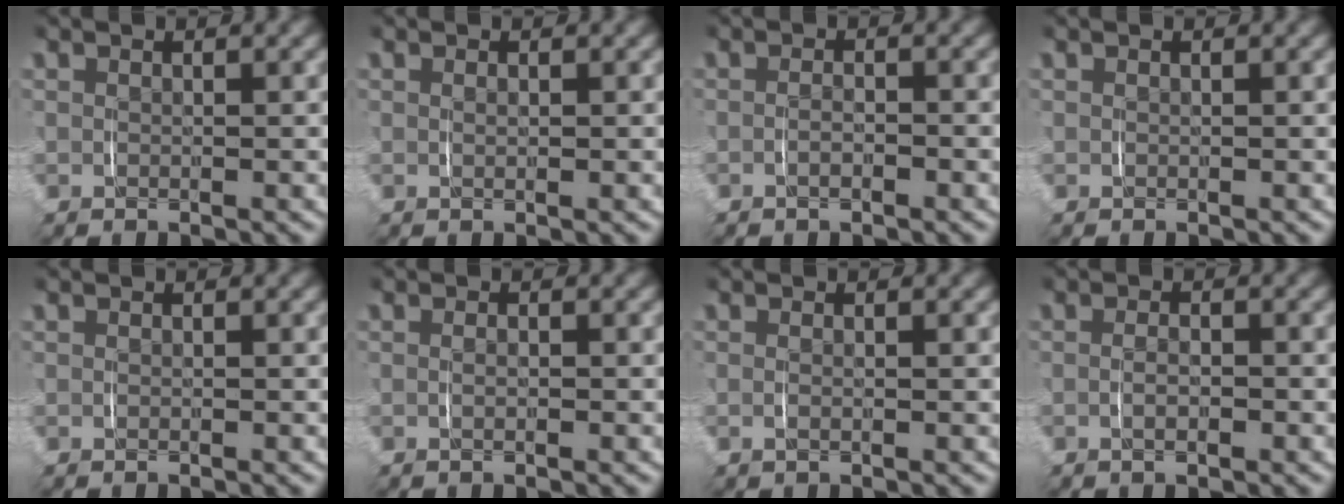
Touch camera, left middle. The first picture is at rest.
{"total": 0.5, "force": [0.2, 0.0, 0.5], "torque": [-0.009, -0.001, 0.003]}
{"total": 1.1, "force": [-0.7, 0.4, 0.8], "torque": [-0.015, 0.000, -0.016]}
{"total": 0.0}
{"total": 0.0}
{"total": 0.7, "force": [-0.2, 0.0, 0.7], "torque": [-0.014, 0.000, -0.005]}
{"total": 0.5, "force": [-0.1, 0.0, 0.5], "torque": [-0.015, -0.004, 0.001]}
{"total": 1.4, "force": [-0.5, 0.4, 1.3], "torque": [-0.021, 0.001, -0.010]}